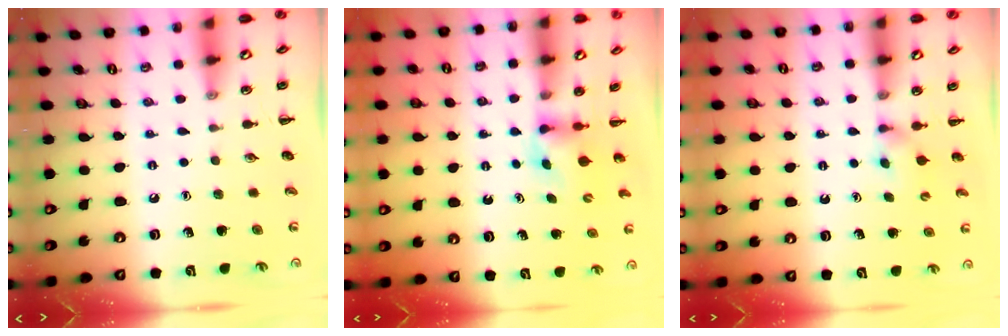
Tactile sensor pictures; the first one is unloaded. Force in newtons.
{"total": 2.9, "press": 2.6, "slide": 1.2}
{"total": 3.4, "press": 3.2, "slide": 1.2}